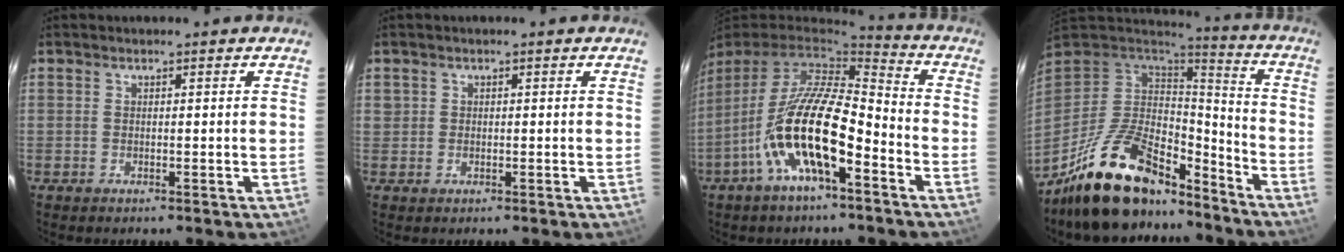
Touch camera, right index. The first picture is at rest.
{"total": 1.1, "force": [0.1, 1.1, 0.2], "torque": [0.000, 0.002, 0.000]}
{"total": 16.7, "force": [-7.3, 4.9, 14.2], "torque": [-0.266, -0.017, -0.141]}
{"total": 21.9, "force": [-16.0, 8.7, 12.1], "torque": [-0.238, -0.005, -0.257]}